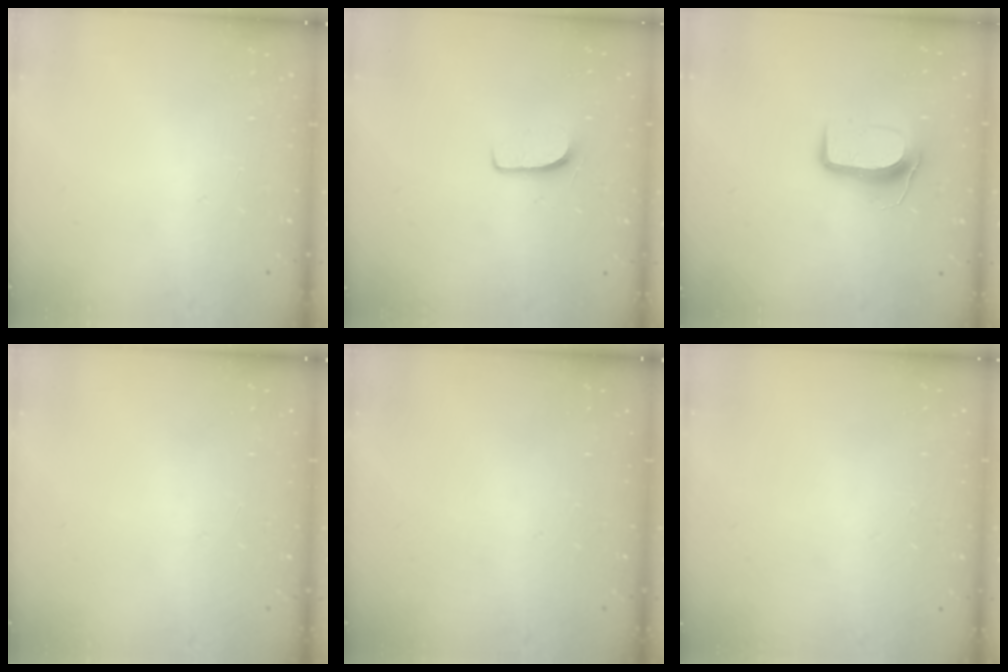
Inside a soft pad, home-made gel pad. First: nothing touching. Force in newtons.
{"total": 5.8, "press": 5.8, "slide": 0.5}
{"total": 9.3, "press": 9.3, "slide": 1.1}
{"total": 0.0}
{"total": 0.0}
{"total": 0.0}